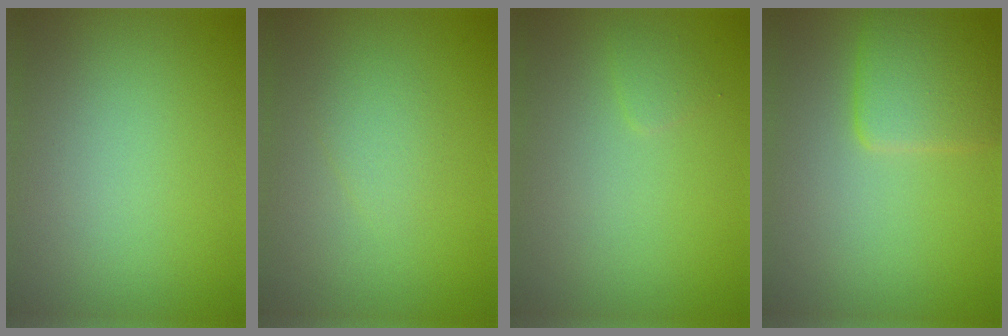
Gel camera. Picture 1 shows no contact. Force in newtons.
{"total": 1.4, "press": 1.4, "slide": 0.0}
{"total": 0.7, "press": 0.7, "slide": 0.0}
{"total": 3.7, "press": 3.6, "slide": 0.2}